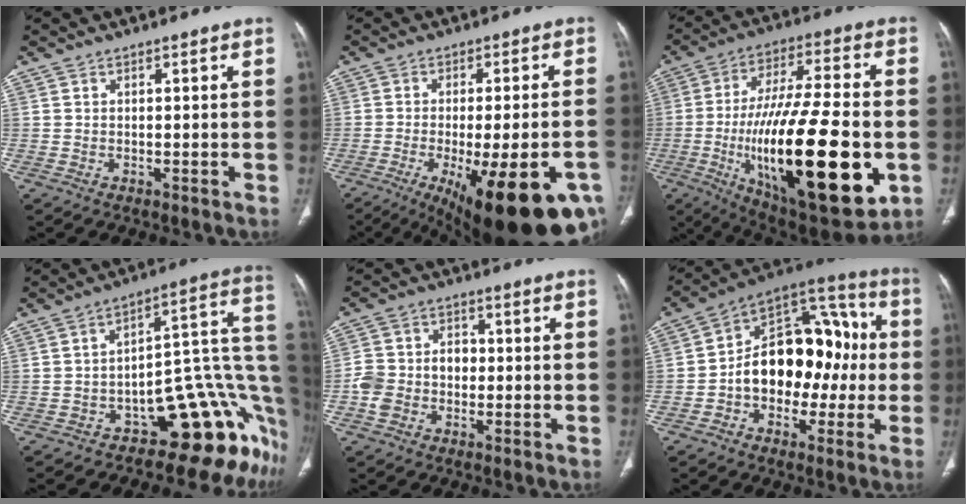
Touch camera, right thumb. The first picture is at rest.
{"total": 24.8, "force": [-11.1, 7.9, 20.7], "torque": [-0.234, 0.005, -0.143]}
{"total": 33.0, "force": [-7.2, 10.9, 30.2], "torque": [-0.514, -0.014, -0.098]}
{"total": 21.7, "force": [-9.2, 10.1, 17.0], "torque": [-0.095, 0.110, -0.119]}
{"total": 7.7, "force": [-1.4, 6.2, 4.3], "torque": [-0.070, 0.031, -0.031]}
{"total": 20.5, "force": [-1.5, 13.7, 15.2], "torque": [-0.185, 0.061, -0.026]}